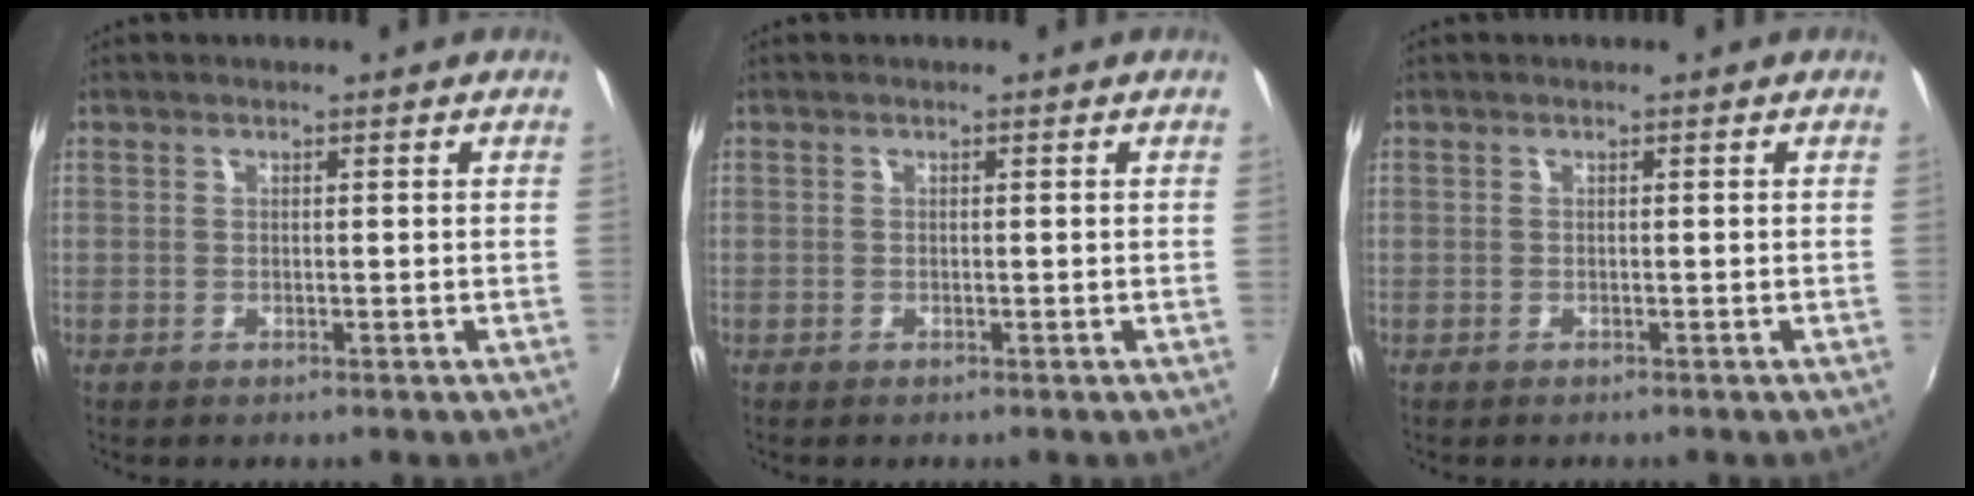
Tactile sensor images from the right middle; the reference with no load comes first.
{"total": 0.0}
{"total": 0.0}